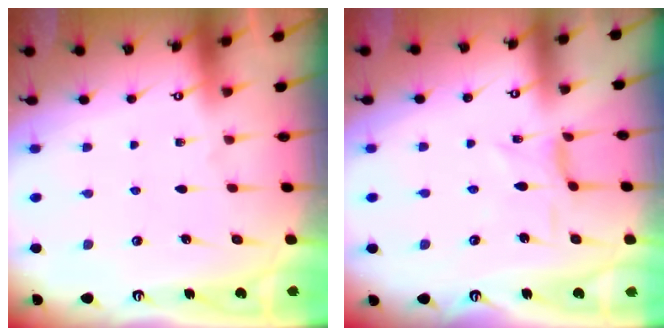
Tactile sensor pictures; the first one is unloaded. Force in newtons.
{"total": 1.5, "press": 1.3, "slide": 0.6}